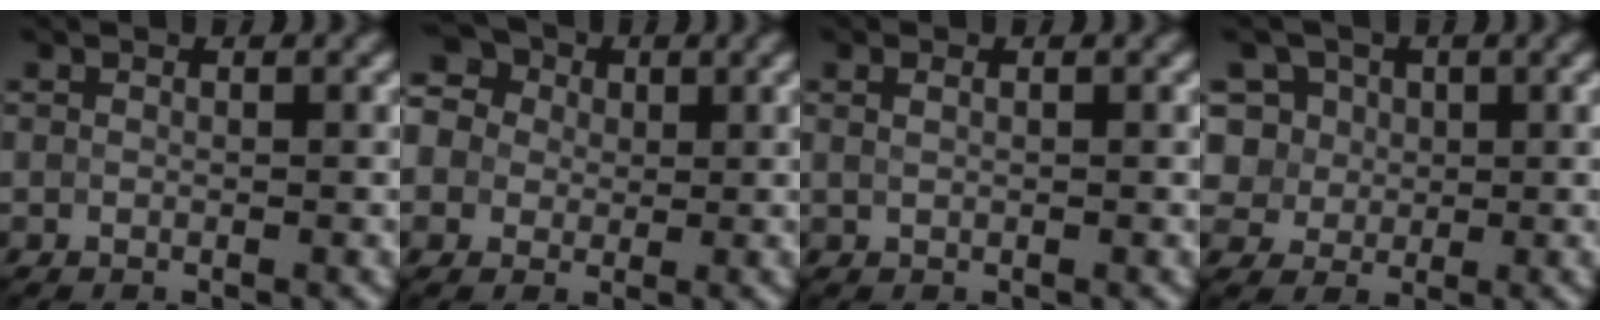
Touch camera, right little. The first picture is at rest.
{"total": 11.0, "force": [3.9, 8.9, 5.2], "torque": [-0.094, 0.053, 0.026]}
{"total": 0.8, "force": [0.4, 0.4, 0.6], "torque": [-0.013, 0.002, 0.011]}
{"total": 9.0, "force": [3.8, 7.2, 3.8], "torque": [-0.075, 0.030, 0.041]}